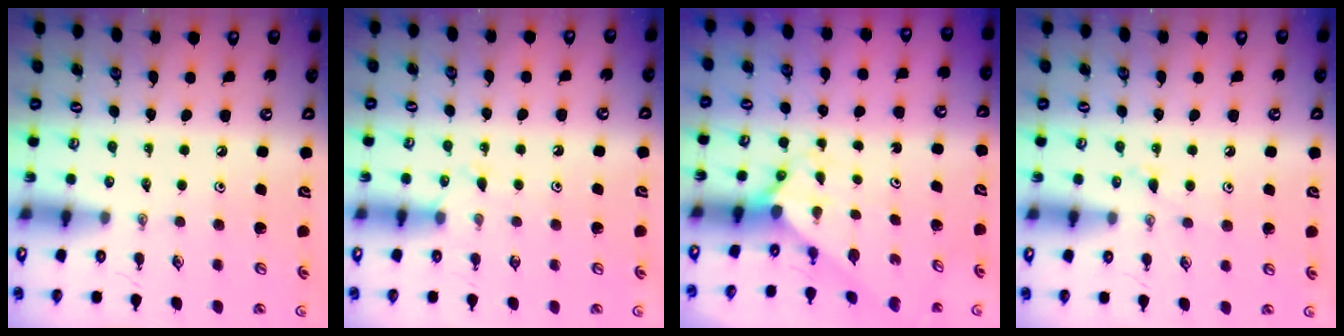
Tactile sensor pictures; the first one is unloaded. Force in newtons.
{"total": 5.2, "press": 5.2, "slide": 0.5}
{"total": 1.2, "press": 1.2, "slide": 0.1}
{"total": 4.1, "press": 4.1, "slide": 0.5}